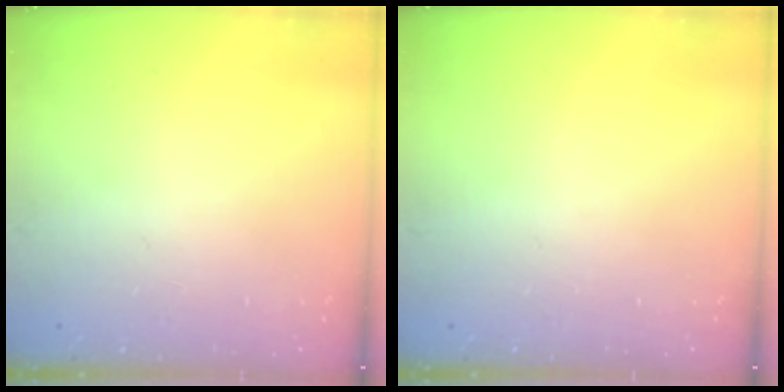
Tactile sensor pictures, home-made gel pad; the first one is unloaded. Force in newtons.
{"total": 0.0}